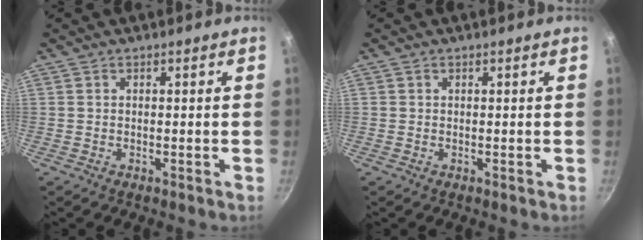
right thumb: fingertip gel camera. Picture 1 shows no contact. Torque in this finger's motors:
{"motor_torque": [1.09, 0.04, -1.12, 0.66, 0.04]}